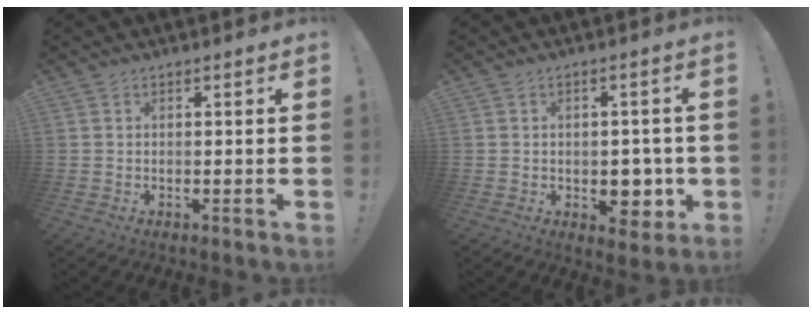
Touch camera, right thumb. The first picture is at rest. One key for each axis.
{"total": 7.6, "fx": -1.6, "fy": 5.9, "fz": 4.6, "tx": -0.032, "ty": 0.009, "tz": -0.019}